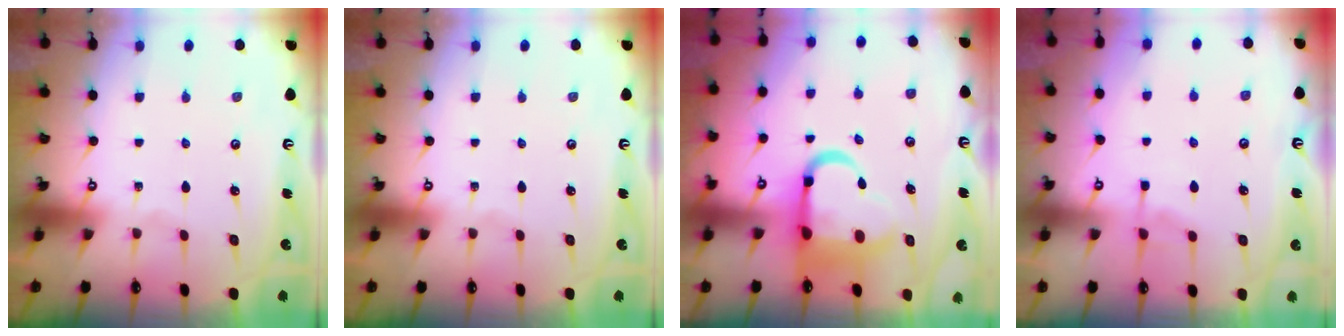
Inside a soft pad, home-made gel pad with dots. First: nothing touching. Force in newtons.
{"total": 0.0}
{"total": 13.7, "press": 13.5, "slide": 2.6}
{"total": 3.2, "press": 3.2, "slide": 0.4}